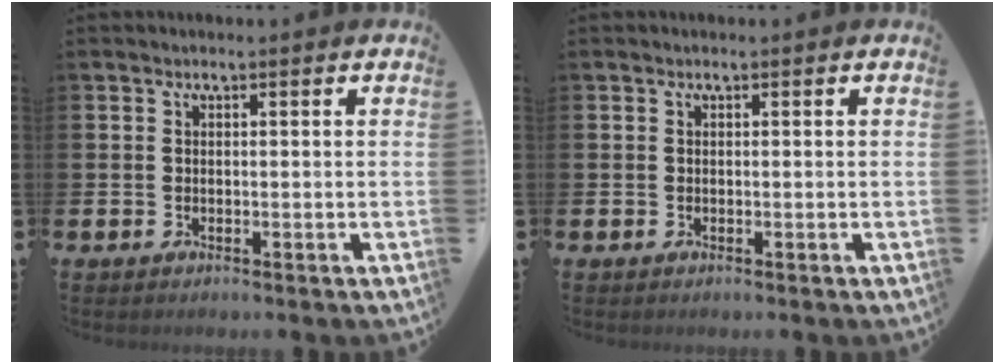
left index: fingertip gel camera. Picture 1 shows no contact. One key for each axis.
{"total": 0.0}